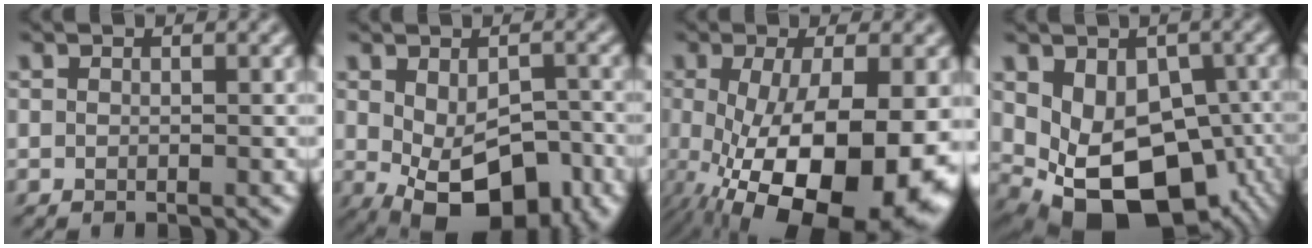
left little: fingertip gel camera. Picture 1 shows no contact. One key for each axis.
{"total": 8.6, "fx": -2.8, "fy": 4.7, "fz": 6.6, "tx": -0.120, "ty": -0.025, "tz": -0.032}
{"total": 15.8, "fx": -4.8, "fy": 6.2, "fz": 13.7, "tx": -0.221, "ty": -0.038, "tz": -0.057}
{"total": 12.8, "fx": -3.6, "fy": 8.7, "fz": 8.7, "tx": -0.120, "ty": -0.027, "tz": -0.034}